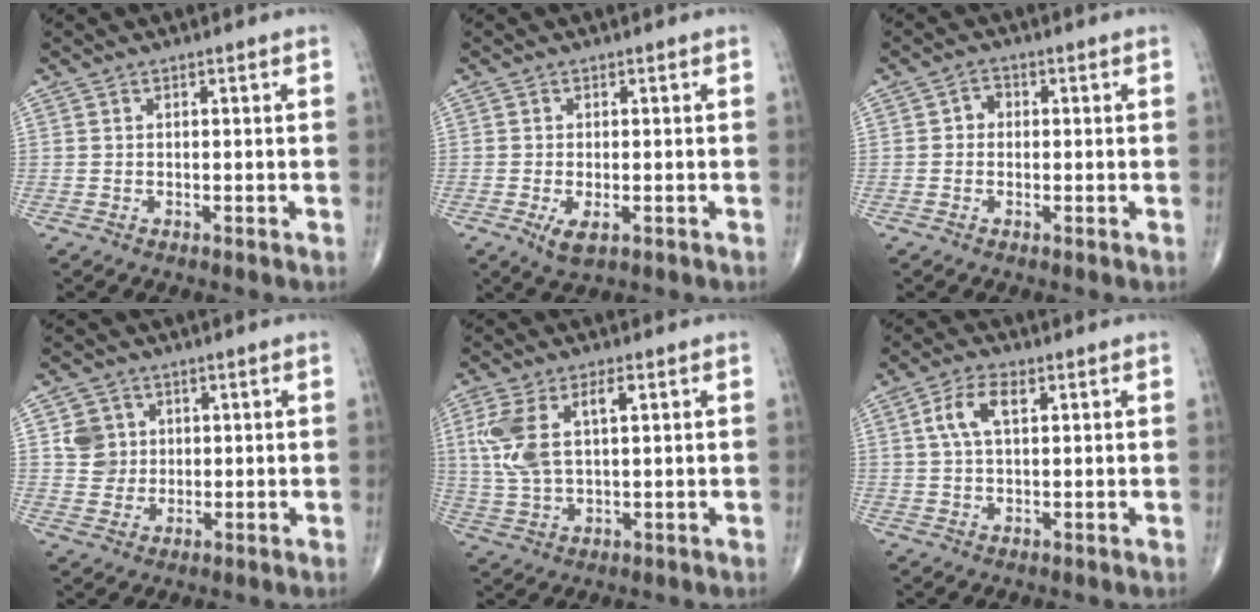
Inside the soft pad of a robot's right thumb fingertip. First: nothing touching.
{"total": 3.3, "force": [-1.2, 1.4, 2.8], "torque": [-0.053, -0.007, -0.017]}
{"total": 2.1, "force": [-0.1, 1.8, 1.0], "torque": [-0.002, 0.007, -0.007]}
{"total": 5.2, "force": [1.3, 4.9, 1.2], "torque": [0.002, -0.002, 0.024]}
{"total": 10.7, "force": [2.8, 4.9, 9.0], "torque": [-0.203, 0.007, 0.060]}
{"total": 5.9, "force": [1.9, 2.8, 4.9], "torque": [-0.104, 0.009, 0.037]}